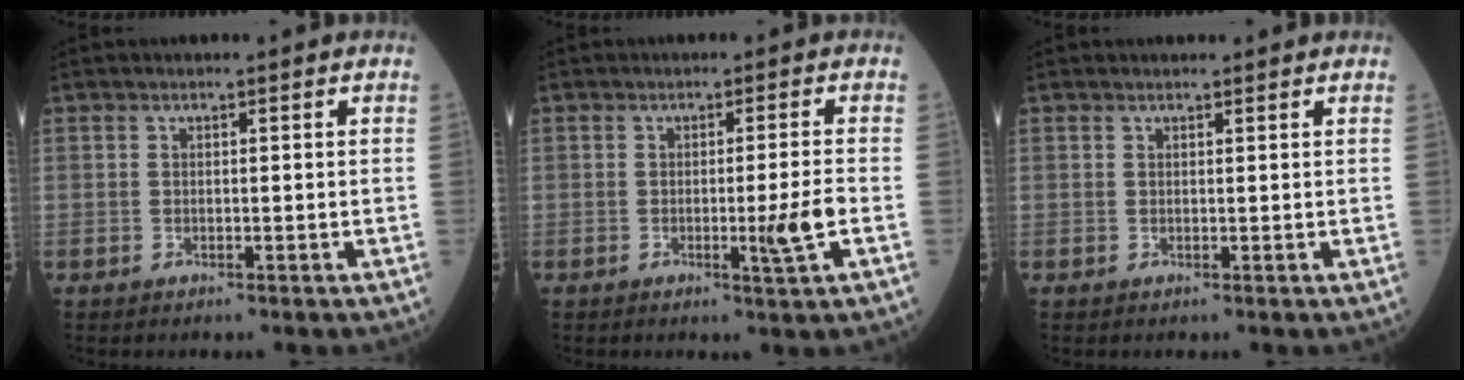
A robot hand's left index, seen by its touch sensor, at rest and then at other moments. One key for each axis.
{"total": 4.4, "fx": -1.2, "fy": -0.8, "fz": 4.2, "tx": -0.067, "ty": -0.010, "tz": -0.017}
{"total": 1.6, "fx": 1.6, "fy": 0.4, "fz": 0.3, "tx": -0.012, "ty": 0.013, "tz": 0.019}